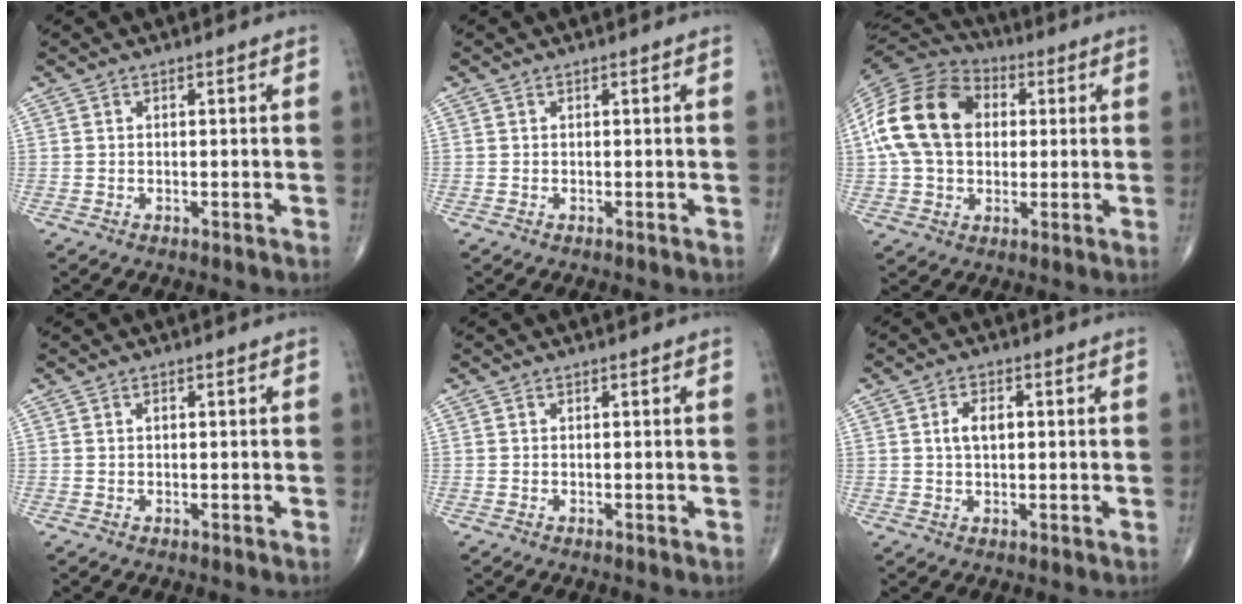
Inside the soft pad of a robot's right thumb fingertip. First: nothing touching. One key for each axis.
{"total": 0.0}
{"total": 19.1, "fx": 2.6, "fy": 13.9, "fz": 12.8, "tx": -0.244, "ty": 0.022, "tz": 0.039}
{"total": 0.7, "fx": 0.2, "fy": 0.5, "fz": 0.5, "tx": -0.008, "ty": 0.002, "tz": 0.004}
{"total": 0.0}
{"total": 4.2, "fx": 0.7, "fy": 2.5, "fz": 3.3, "tx": -0.061, "ty": 0.004, "tz": 0.012}